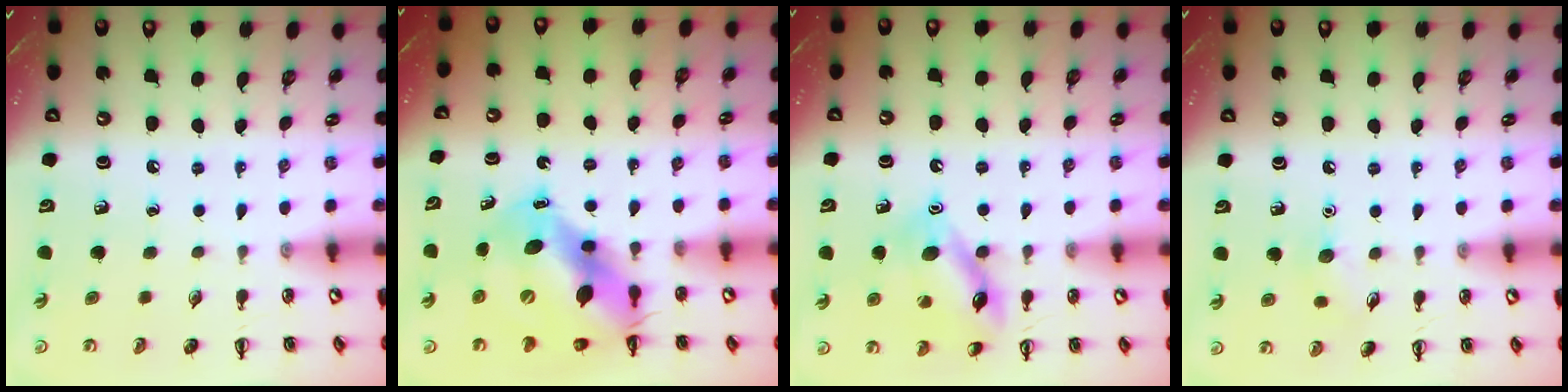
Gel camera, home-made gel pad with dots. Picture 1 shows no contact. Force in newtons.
{"total": 10.7, "press": 10.5, "slide": 2.3}
{"total": 12.9, "press": 12.8, "slide": 1.3}
{"total": 6.4, "press": 6.2, "slide": 1.6}